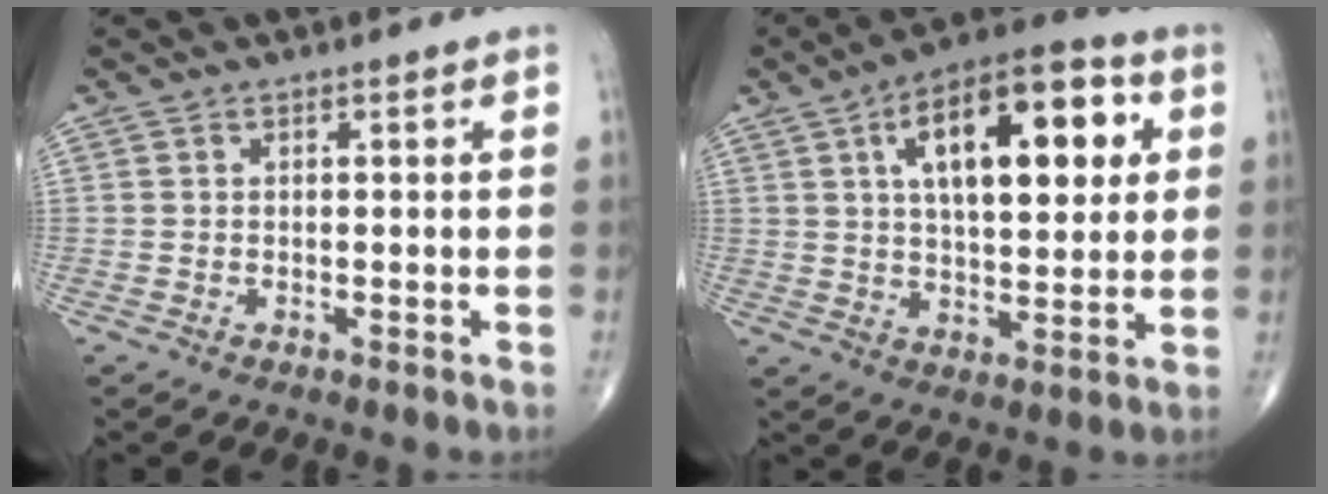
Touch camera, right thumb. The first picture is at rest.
{"total": 19.4, "force": [5.7, 8.7, 16.4], "torque": [-0.219, 0.006, 0.082]}